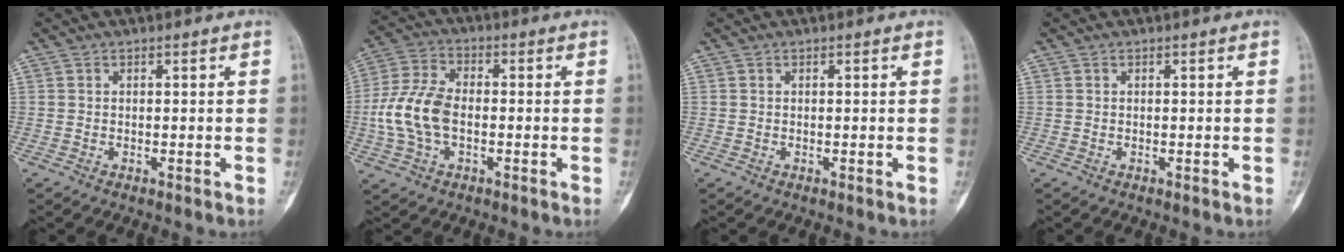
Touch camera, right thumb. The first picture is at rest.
{"total": 11.1, "force": [-1.5, 6.8, 8.7], "torque": [-0.186, 0.022, -0.035]}
{"total": 0.0}
{"total": 0.0}